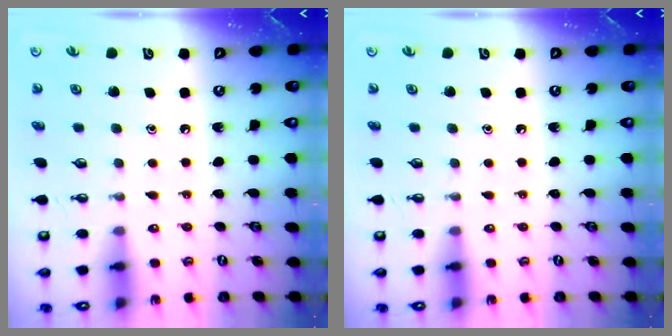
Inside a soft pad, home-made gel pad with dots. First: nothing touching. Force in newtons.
{"total": 0.0}